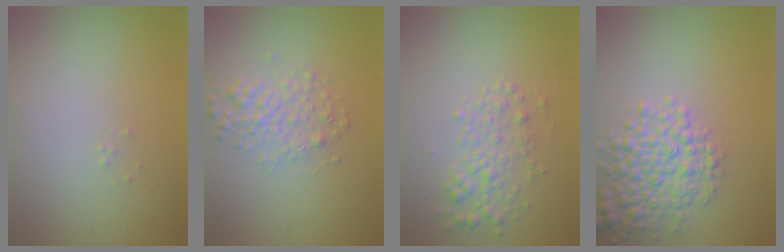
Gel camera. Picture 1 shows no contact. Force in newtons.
{"total": 2.6, "press": 2.6, "slide": 0.1}
{"total": 2.3, "press": 2.3, "slide": 0.1}
{"total": 5.0, "press": 5.0, "slide": 0.2}